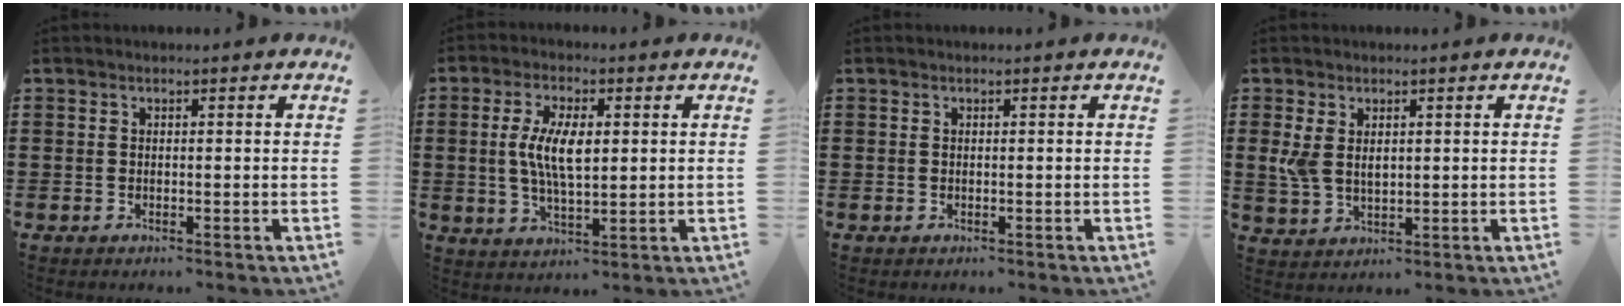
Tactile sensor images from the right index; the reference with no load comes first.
{"total": 7.5, "force": [0.7, 3.0, 6.8], "torque": [-0.138, 0.009, 0.009]}
{"total": 0.0}
{"total": 3.9, "force": [1.0, 2.5, 2.8], "torque": [-0.074, 0.002, 0.013]}